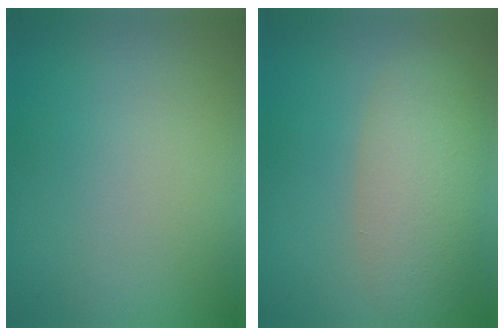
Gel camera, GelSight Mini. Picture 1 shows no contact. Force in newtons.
{"total": 5.3, "press": 5.3, "slide": 0.2}